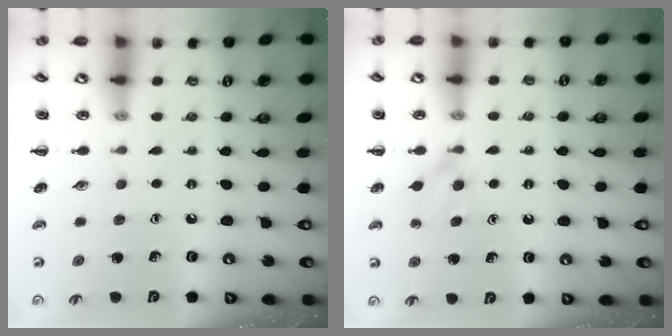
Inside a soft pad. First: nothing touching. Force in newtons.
{"total": 3.6, "press": 3.3, "slide": 1.4}